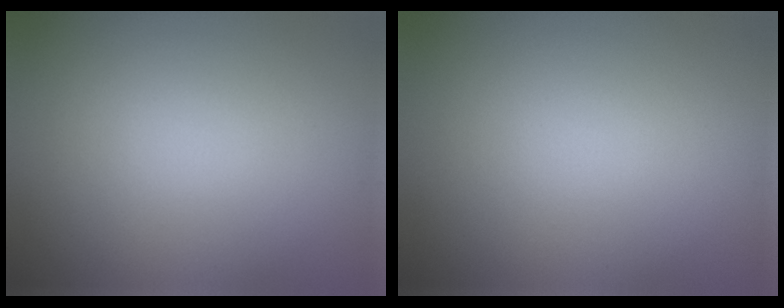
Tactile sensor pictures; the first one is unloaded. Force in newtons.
{"total": 0.0}